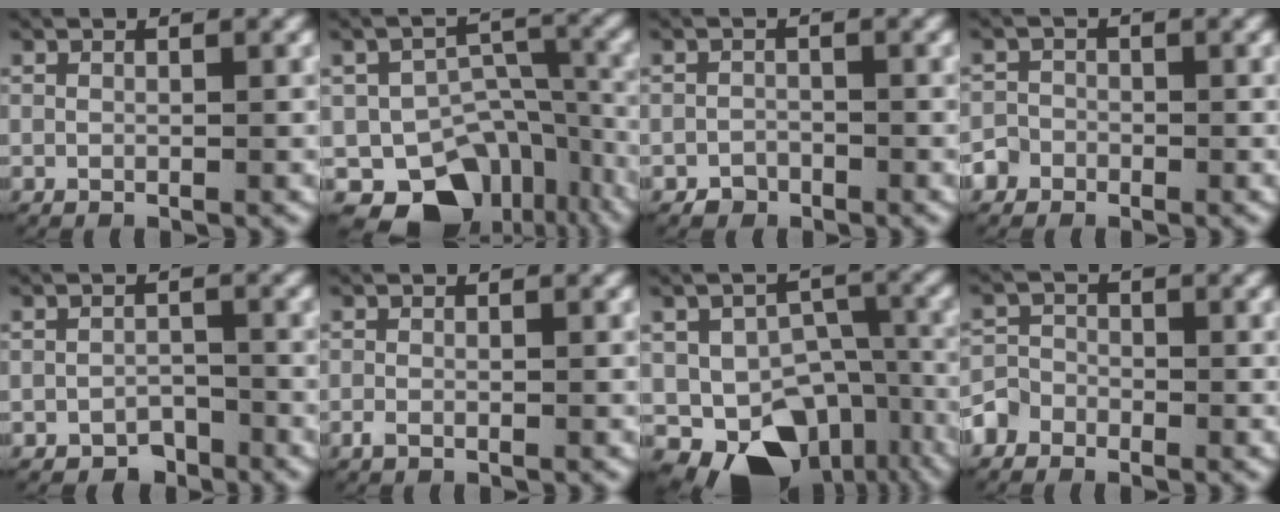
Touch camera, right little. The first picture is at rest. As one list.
[{"total": 11.5, "force": [-7.1, 7.9, 4.4], "torque": [-0.052, -0.034, -0.115]}, {"total": 1.7, "force": [-1.1, 1.2, -0.2], "torque": [0.004, -0.005, -0.021]}, {"total": 2.3, "force": [-1.2, 2.0, 0.2], "torque": [-0.009, -0.004, -0.026]}, {"total": 2.5, "force": [-2.2, 1.1, -0.1], "torque": [0.017, -0.004, -0.042]}, {"total": 0.8, "force": [-0.5, 0.3, 0.5], "torque": [-0.010, -0.002, -0.010]}, {"total": 10.4, "force": [-5.5, 7.4, 4.8], "torque": [-0.069, -0.039, -0.079]}, {"total": 2.9, "force": [-1.6, 2.3, 0.6], "torque": [-0.016, -0.004, -0.034]}]